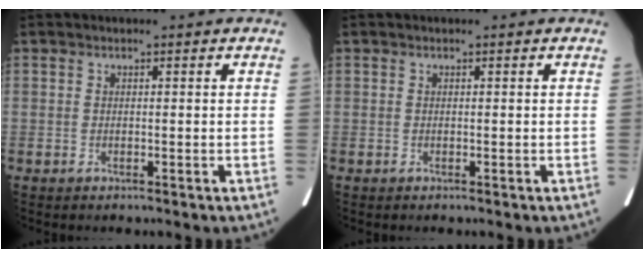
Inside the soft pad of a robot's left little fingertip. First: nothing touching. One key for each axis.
{"total": 0.0}